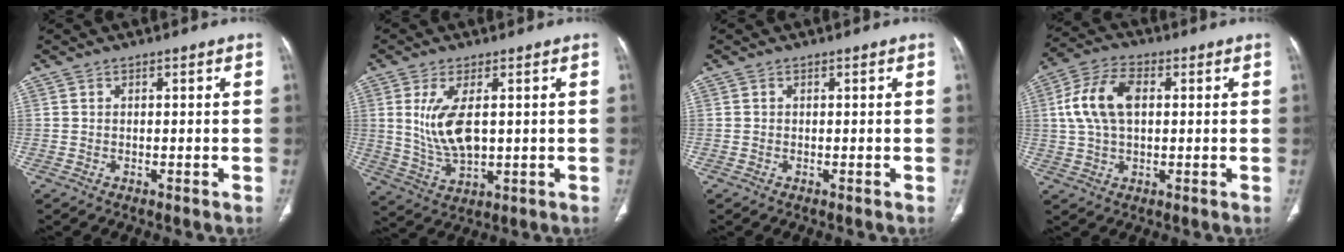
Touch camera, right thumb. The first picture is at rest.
{"total": 9.5, "force": [1.5, 4.4, 8.3], "torque": [-0.171, -0.015, 0.045]}
{"total": 0.0}
{"total": 10.8, "force": [1.8, 6.3, 8.5], "torque": [-0.174, 0.019, 0.032]}